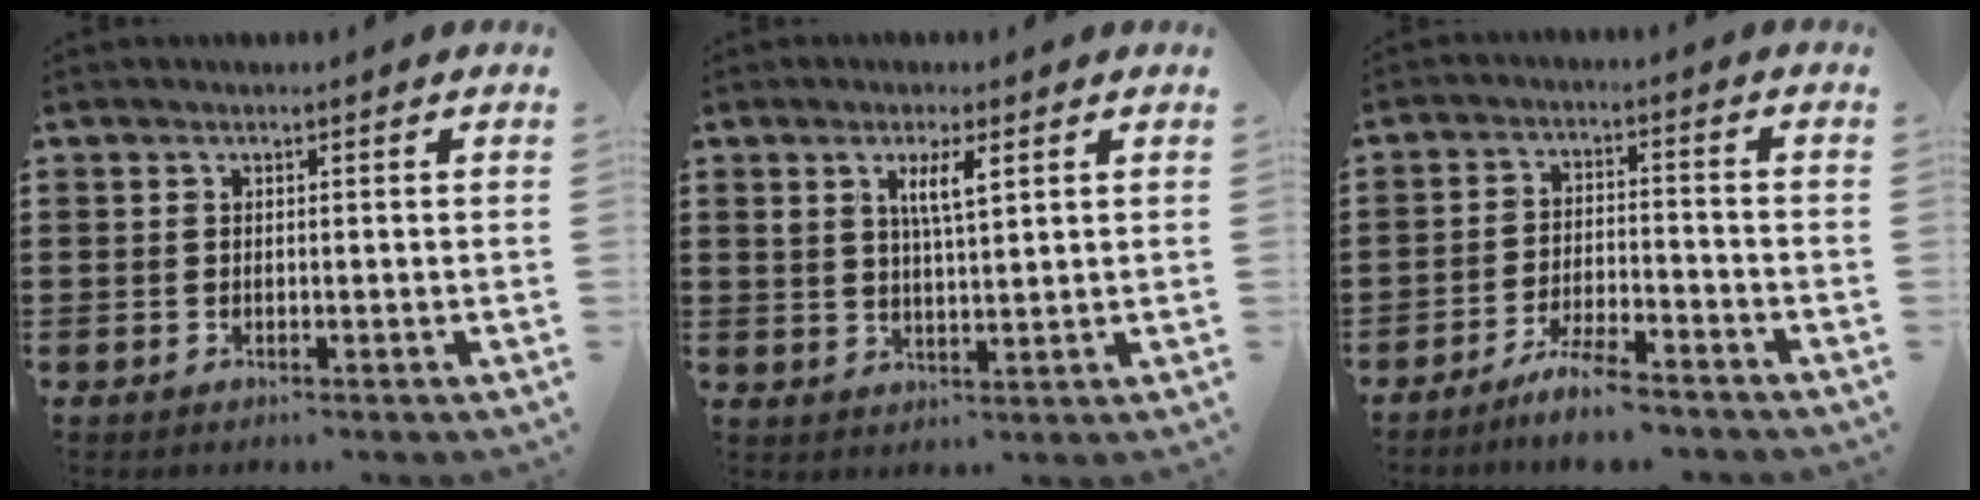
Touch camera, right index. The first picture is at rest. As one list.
[{"total": 4.3, "force": [1.8, 1.1, 3.7], "torque": [-0.070, 0.004, 0.026]}, {"total": 5.7, "force": [-5.1, 0.2, 2.4], "torque": [-0.055, -0.002, -0.102]}]